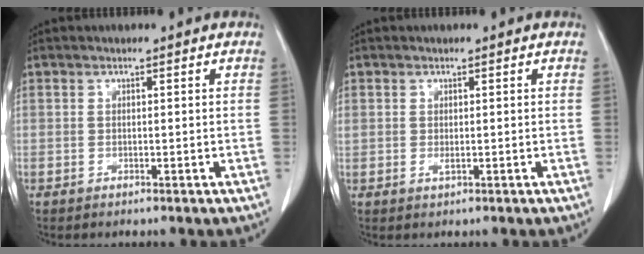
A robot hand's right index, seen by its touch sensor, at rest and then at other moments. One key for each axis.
{"total": 0.9, "fx": 0.0, "fy": 0.6, "fz": 0.7, "tx": -0.015, "ty": -0.001, "tz": 0.003}